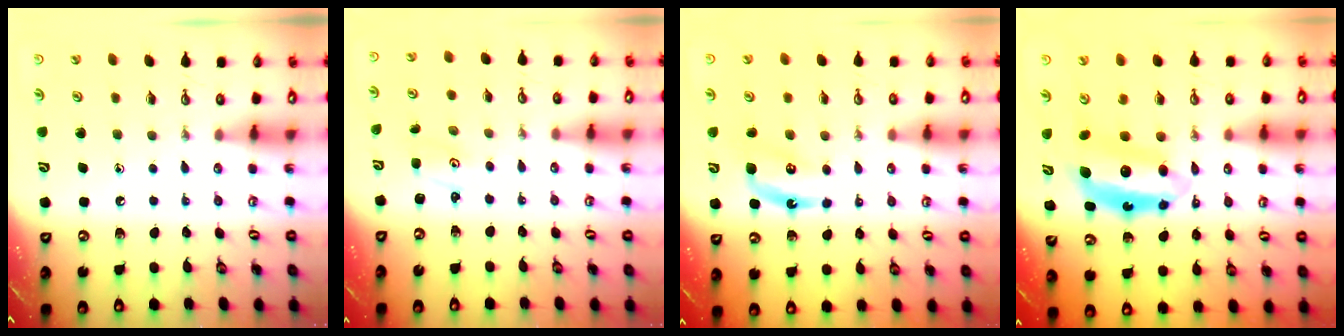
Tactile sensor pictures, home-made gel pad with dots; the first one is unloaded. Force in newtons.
{"total": 2.0, "press": 2.0, "slide": 0.2}
{"total": 6.2, "press": 6.1, "slide": 1.0}
{"total": 8.4, "press": 8.4, "slide": 0.6}